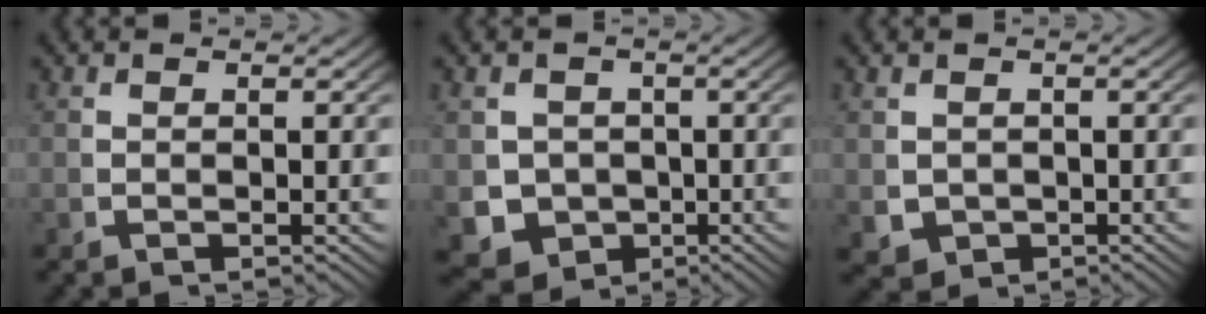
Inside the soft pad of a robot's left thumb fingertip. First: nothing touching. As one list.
[{"total": 9.9, "force": [-3.3, 8.7, 3.4], "torque": [-0.083, -0.058, -0.036]}, {"total": 3.9, "force": [-0.6, 3.4, 1.6], "torque": [-0.043, -0.025, 0.003]}]